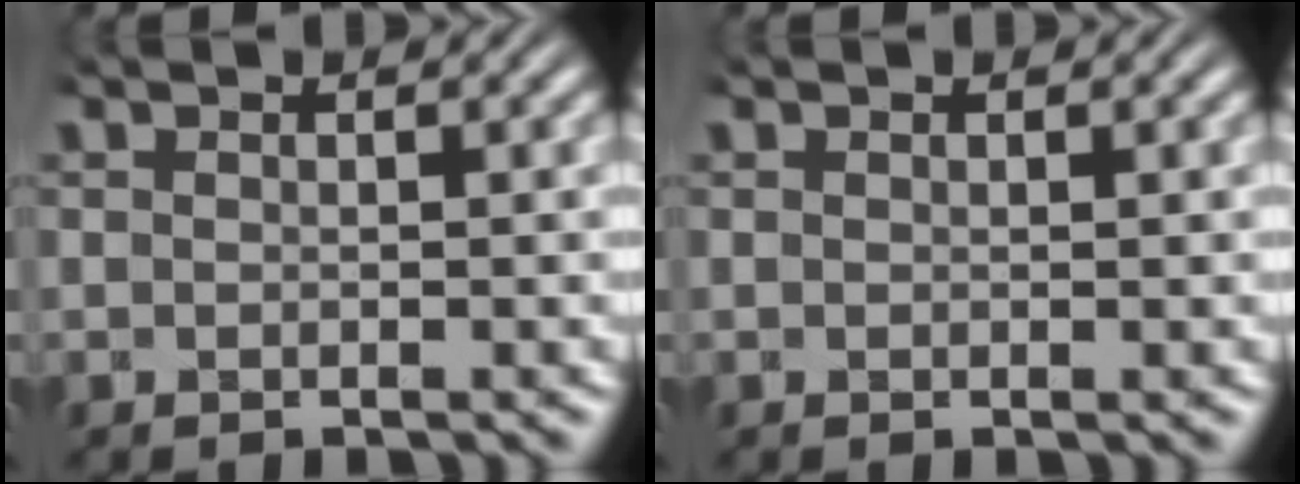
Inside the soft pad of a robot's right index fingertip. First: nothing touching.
{"total": 0.0}